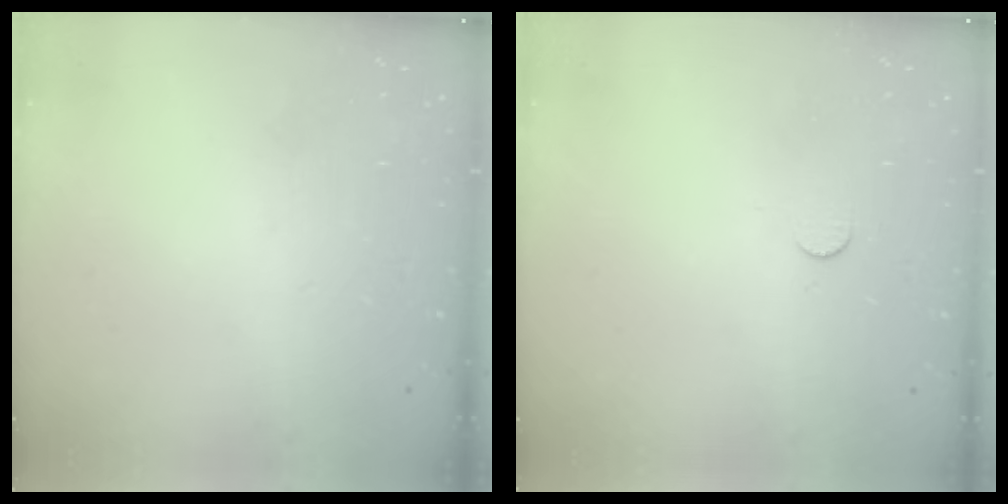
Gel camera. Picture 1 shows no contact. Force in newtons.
{"total": 3.7, "press": 3.7, "slide": 0.4}